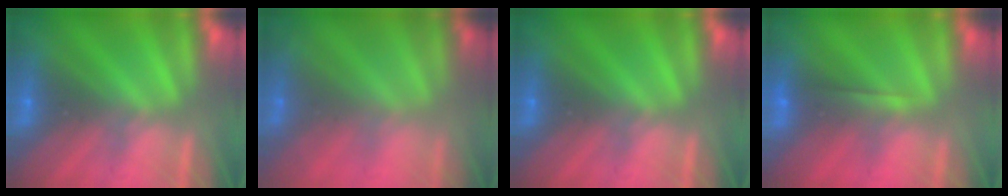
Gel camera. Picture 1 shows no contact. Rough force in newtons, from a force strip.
{"total": 1.5}
{"total": 0.0}
{"total": 1.9}